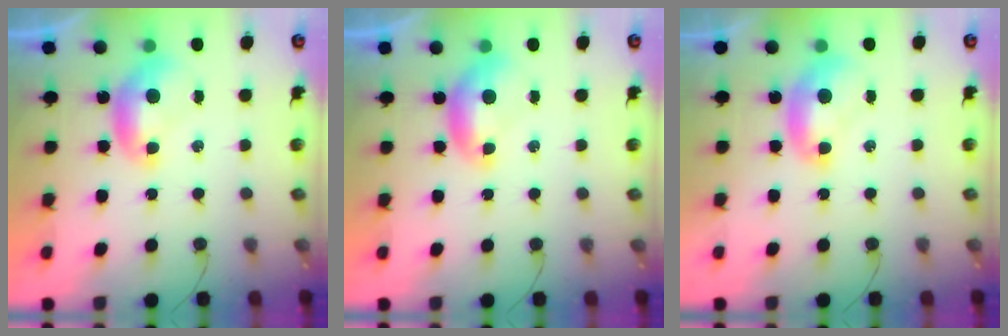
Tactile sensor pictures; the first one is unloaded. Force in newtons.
{"total": 0.0}
{"total": 1.5, "press": 1.5, "slide": 0.1}